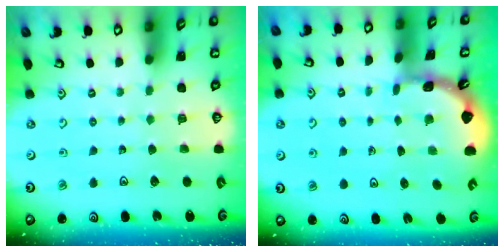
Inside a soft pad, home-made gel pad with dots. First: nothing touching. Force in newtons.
{"total": 1.6, "press": 1.6, "slide": 0.1}